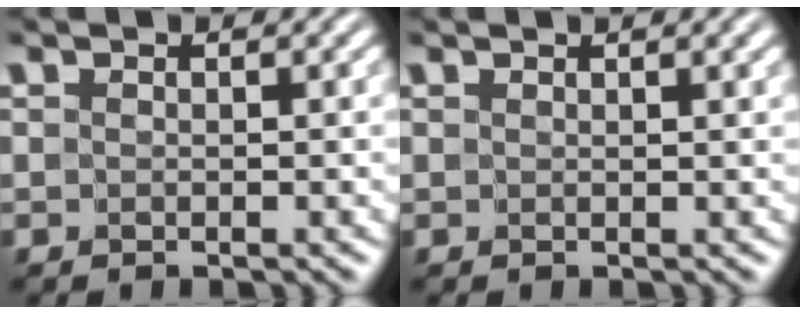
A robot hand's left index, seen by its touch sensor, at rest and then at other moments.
{"total": 1.5, "force": [1.2, 0.2, 0.9], "torque": [-0.010, -0.004, 0.012]}